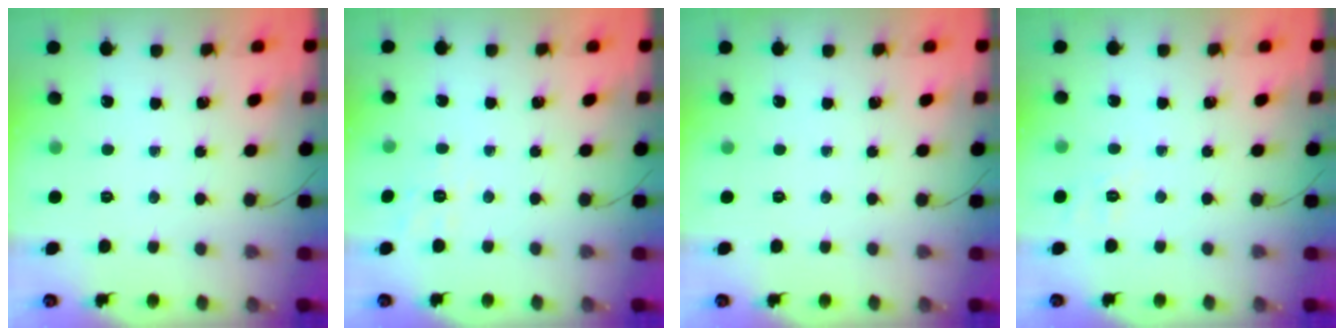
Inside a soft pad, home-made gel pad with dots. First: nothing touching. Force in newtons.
{"total": 2.2, "press": 0.7, "slide": 2.0}
{"total": 0.0}
{"total": 1.8, "press": 0.1, "slide": 1.8}